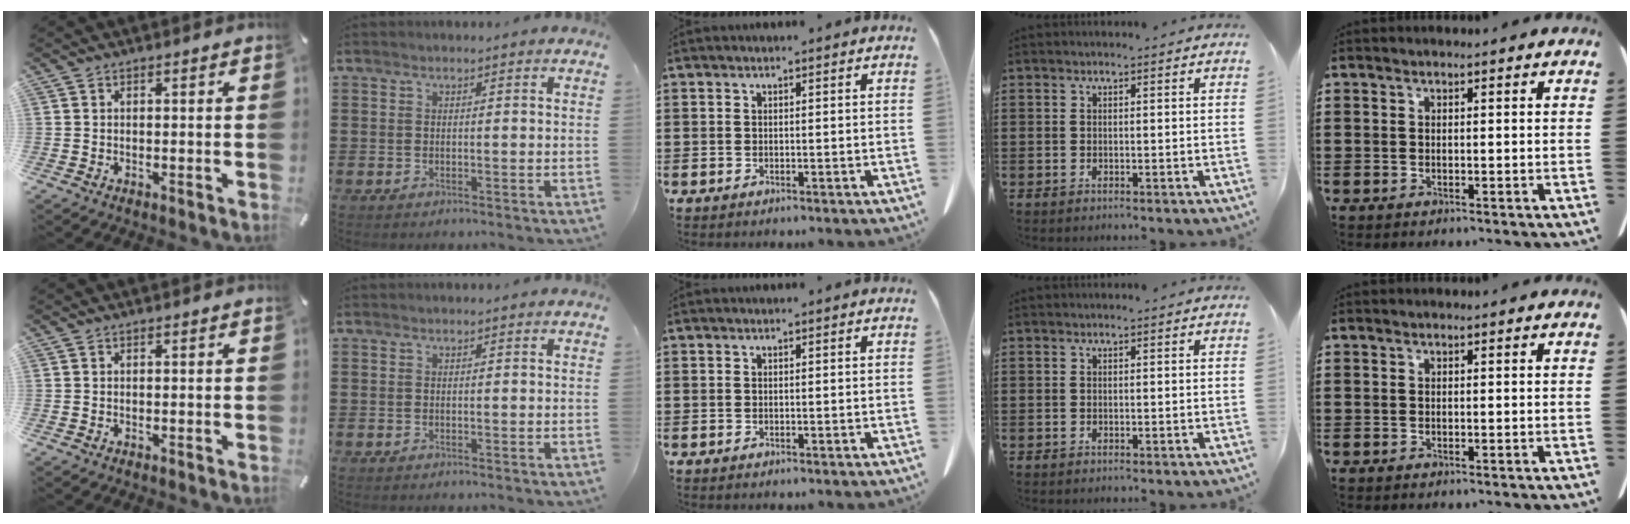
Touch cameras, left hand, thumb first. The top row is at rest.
{}